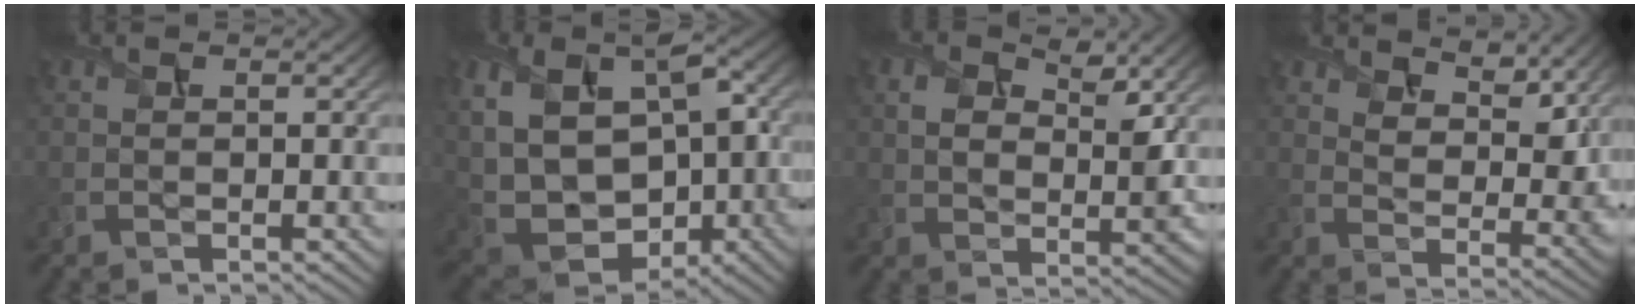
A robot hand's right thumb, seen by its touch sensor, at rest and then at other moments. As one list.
[{"total": 15.4, "force": [1.0, 10.3, 11.4], "torque": [-0.237, -0.009, 0.038]}, {"total": 6.0, "force": [2.5, 3.6, 4.2], "torque": [-0.074, -0.009, 0.042]}, {"total": 7.4, "force": [5.6, 3.1, 3.7], "torque": [-0.075, -0.006, 0.089]}]